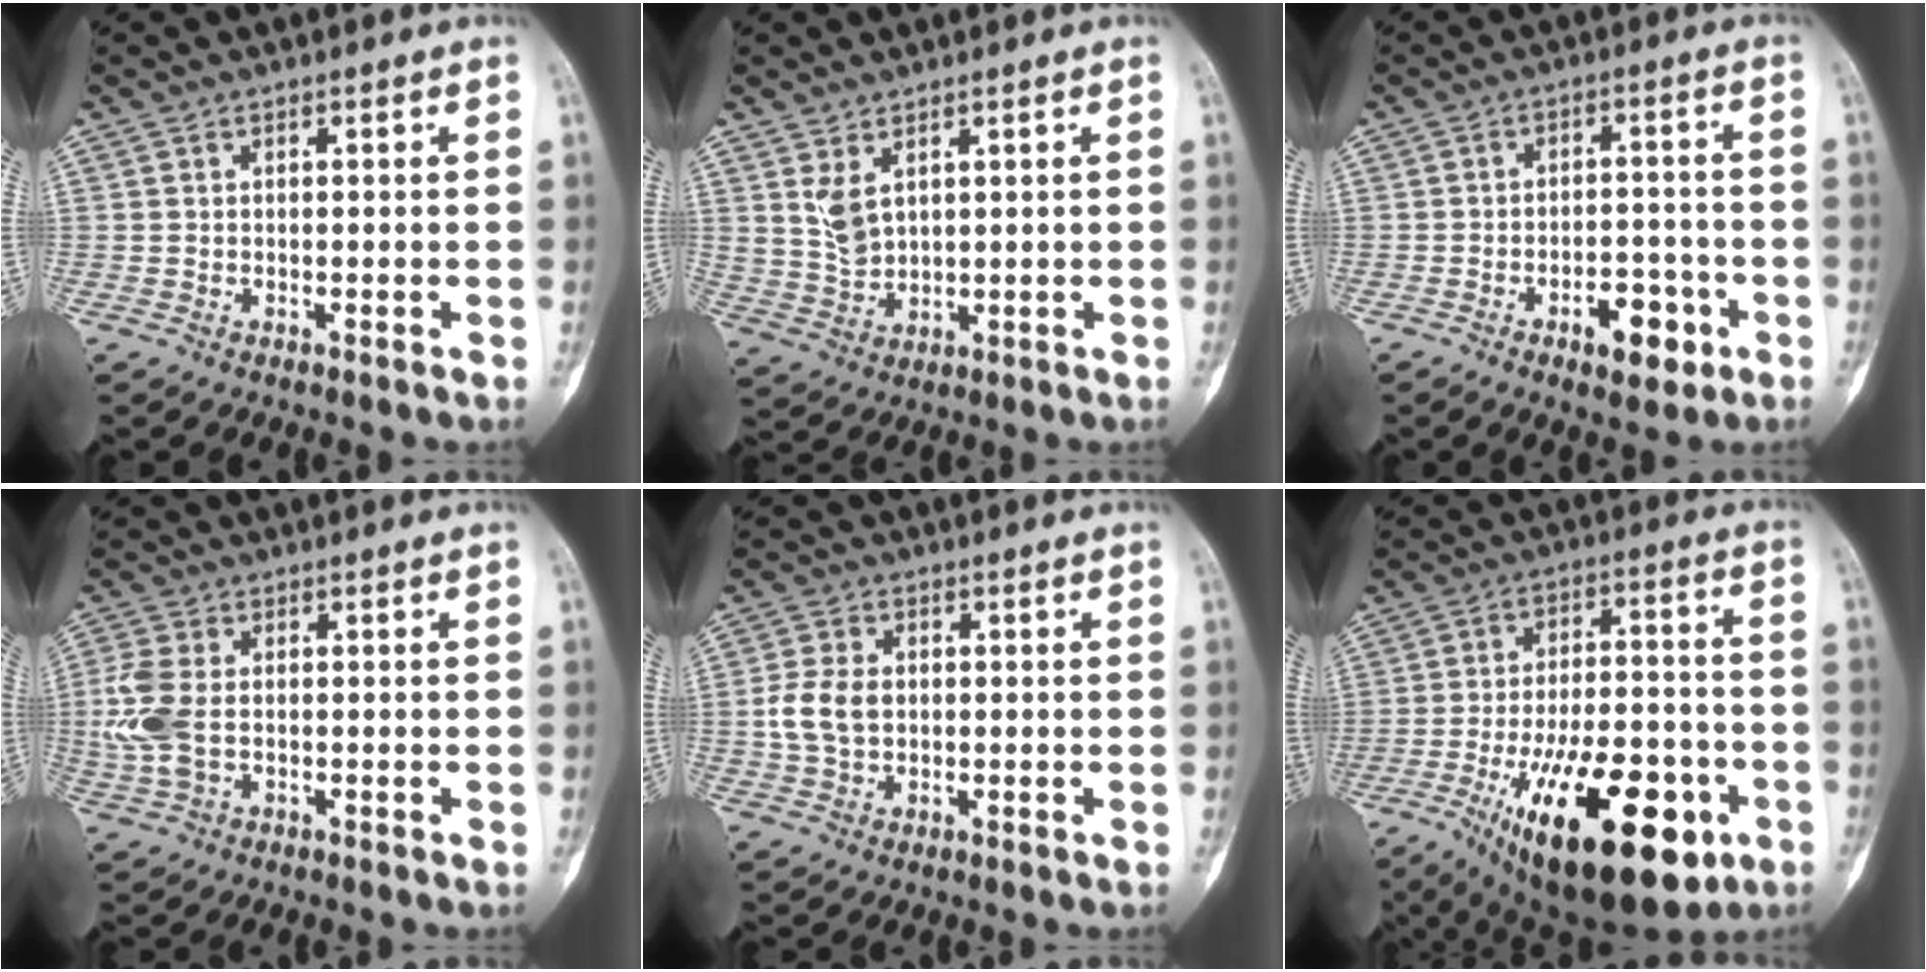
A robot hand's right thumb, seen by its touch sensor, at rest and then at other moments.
{"total": 4.8, "force": [2.1, 2.7, 3.4], "torque": [-0.062, -0.014, 0.053]}
{"total": 7.6, "force": [-3.7, 3.9, 5.4], "torque": [-0.057, 0.029, -0.050]}
{"total": 7.8, "force": [-0.5, 4.7, 6.2], "torque": [-0.165, 0.005, -0.012]}
{"total": 6.6, "force": [0.1, 4.6, 4.7], "torque": [-0.097, 0.007, 0.002]}
{"total": 27.1, "force": [-11.6, 11.6, 21.6], "torque": [-0.328, 0.033, -0.170]}